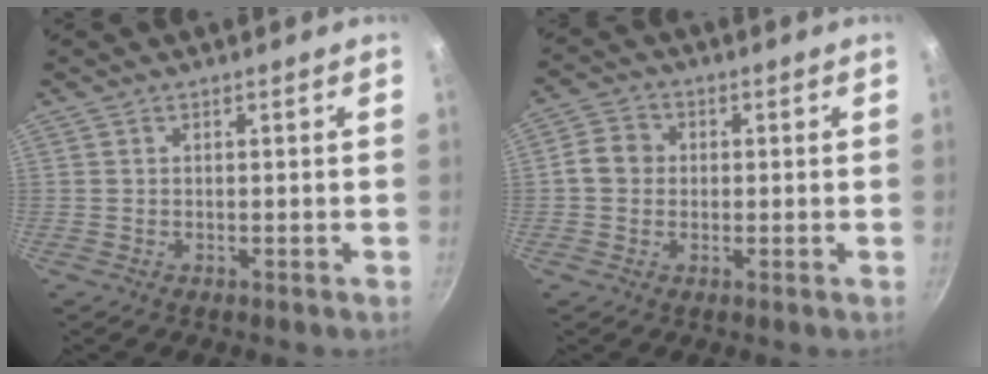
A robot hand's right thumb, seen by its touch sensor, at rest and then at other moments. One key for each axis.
{"total": 4.9, "fx": 0.1, "fy": 4.3, "fz": 2.2, "tx": -0.022, "ty": 0.009, "tz": -0.012}